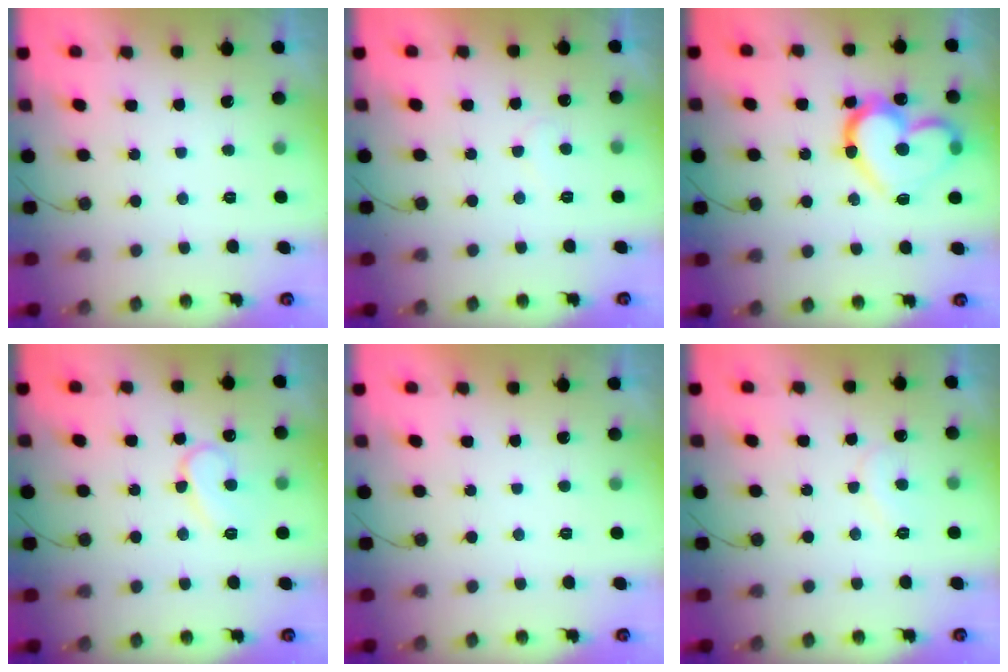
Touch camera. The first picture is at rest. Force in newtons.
{"total": 5.7, "press": 5.7, "slide": 0.4}
{"total": 19.8, "press": 19.7, "slide": 2.0}
{"total": 9.4, "press": 9.4, "slide": 1.0}
{"total": 1.7, "press": 1.6, "slide": 0.0}
{"total": 6.6, "press": 6.6, "slide": 0.5}